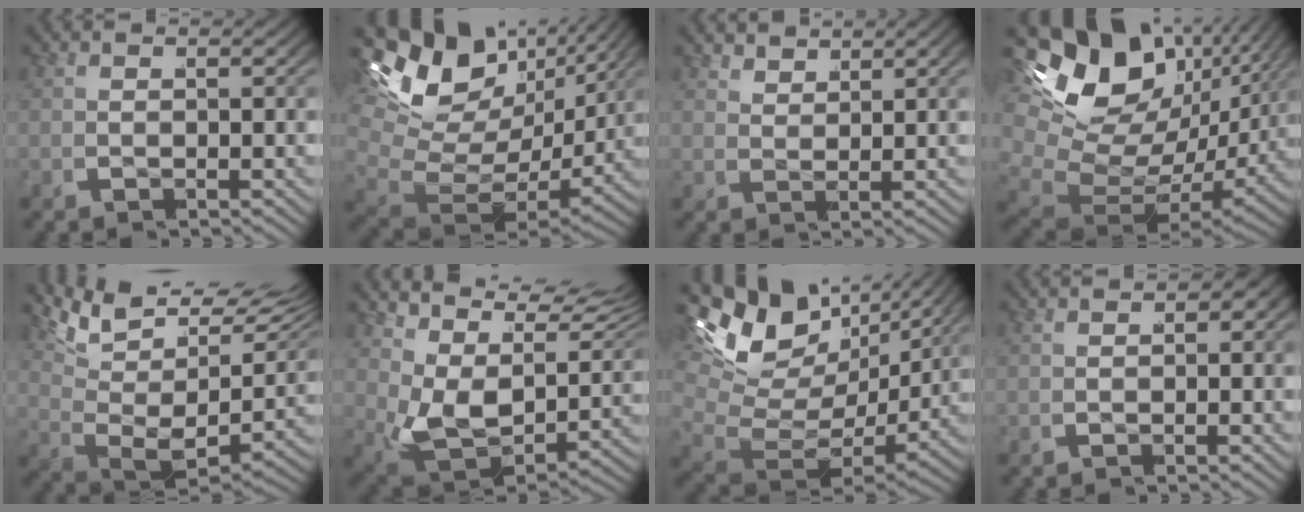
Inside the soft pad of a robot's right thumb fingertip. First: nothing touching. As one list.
[{"total": 11.5, "force": [1.0, 7.8, 8.3], "torque": [-0.183, -0.033, 0.023]}, {"total": 2.2, "force": [2.1, -0.2, -0.3], "torque": [0.010, 0.006, 0.042]}, {"total": 15.0, "force": [0.1, 10.6, 10.6], "torque": [-0.208, -0.041, 0.005]}, {"total": 12.0, "force": [3.5, 7.5, 8.7], "torque": [-0.171, -0.017, 0.053]}, {"total": 10.5, "force": [3.3, 6.7, 7.4], "torque": [-0.148, -0.020, 0.052]}, {"total": 10.2, "force": [1.2, 6.9, 7.5], "torque": [-0.171, -0.031, 0.029]}, {"total": 1.9, "force": [0.3, 1.2, 1.4], "torque": [-0.004, 0.003, 0.000]}]